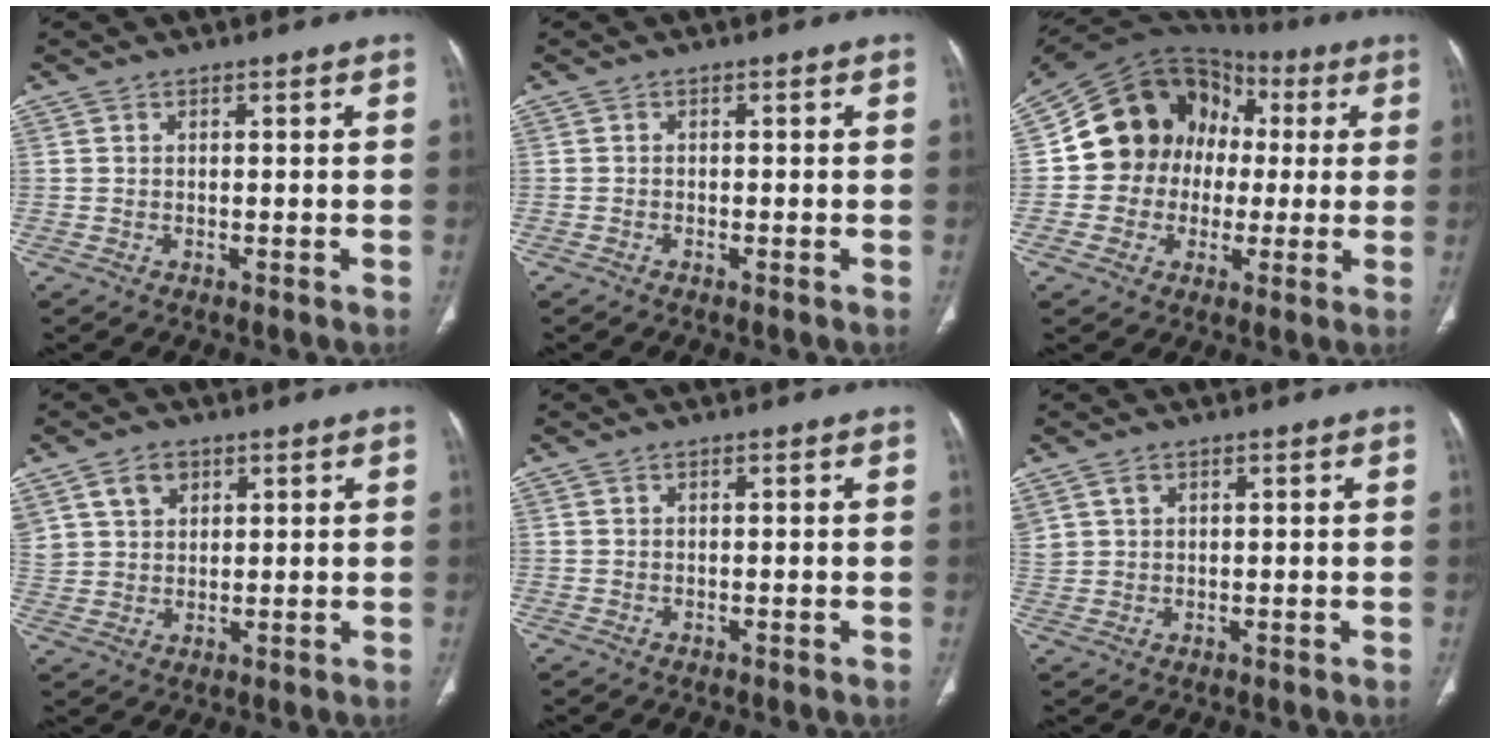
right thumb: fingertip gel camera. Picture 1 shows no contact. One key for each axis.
{"total": 0.0}
{"total": 15.8, "fx": 0.5, "fy": 14.3, "fz": 6.7, "tx": -0.063, "ty": 0.039, "tz": 0.010}
{"total": 7.2, "fx": 3.9, "fy": 5.1, "fz": 3.1, "tx": -0.048, "ty": -0.011, "tz": 0.083}
{"total": 0.0}
{"total": 3.2, "fx": 1.9, "fy": 2.1, "fz": 1.5, "tx": -0.032, "ty": 0.004, "tz": 0.050}